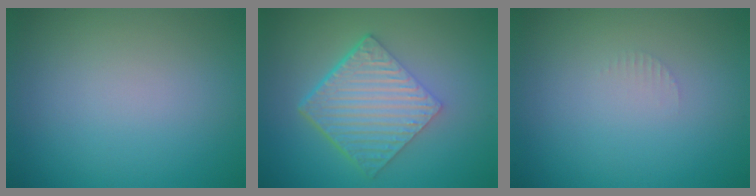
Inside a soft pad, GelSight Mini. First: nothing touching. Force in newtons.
{"total": 6.4, "press": 4.4, "slide": 4.8}
{"total": 0.7, "press": 0.6, "slide": 0.1}